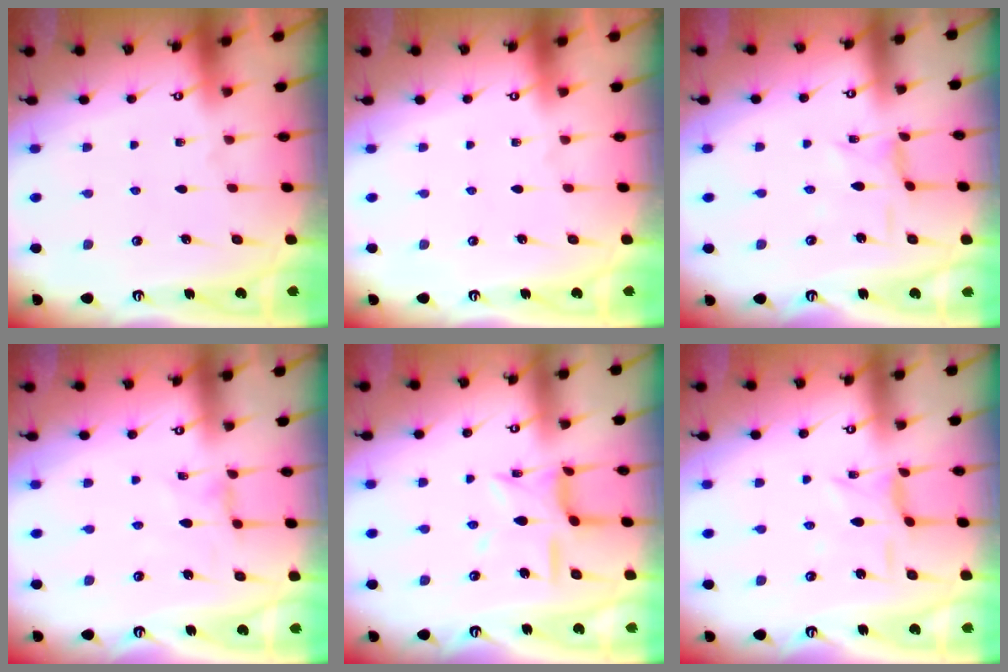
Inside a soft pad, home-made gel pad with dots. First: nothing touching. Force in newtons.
{"total": 0.0}
{"total": 1.5, "press": 1.5, "slide": 0.3}
{"total": 0.5, "press": 0.5, "slide": 0.2}
{"total": 9.3, "press": 9.3, "slide": 0.7}
{"total": 2.9, "press": 2.9, "slide": 0.2}